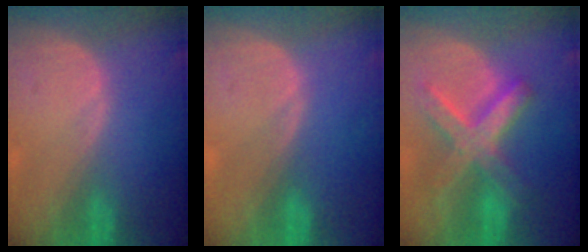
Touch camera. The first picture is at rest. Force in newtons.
{"total": 0.0}
{"total": 8.8, "press": 8.8, "slide": 0.7}